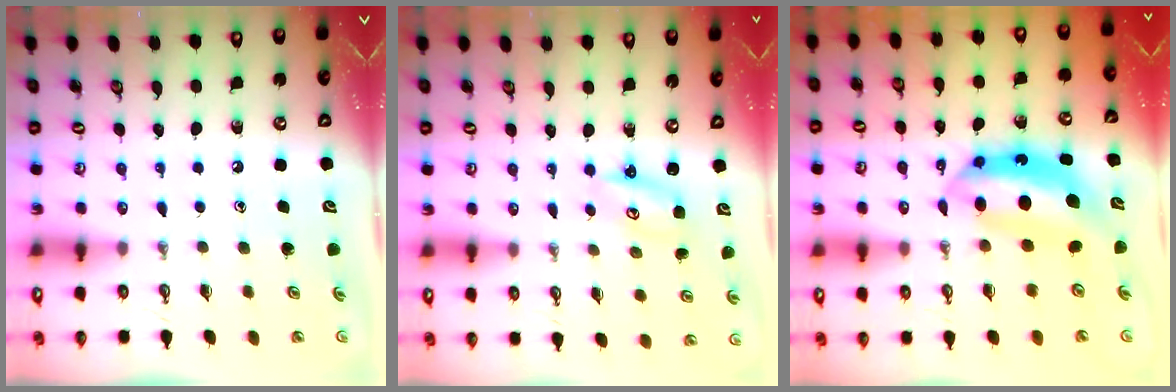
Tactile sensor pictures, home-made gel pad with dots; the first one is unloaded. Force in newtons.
{"total": 2.7, "press": 2.7, "slide": 0.2}
{"total": 9.1, "press": 9.0, "slide": 1.3}